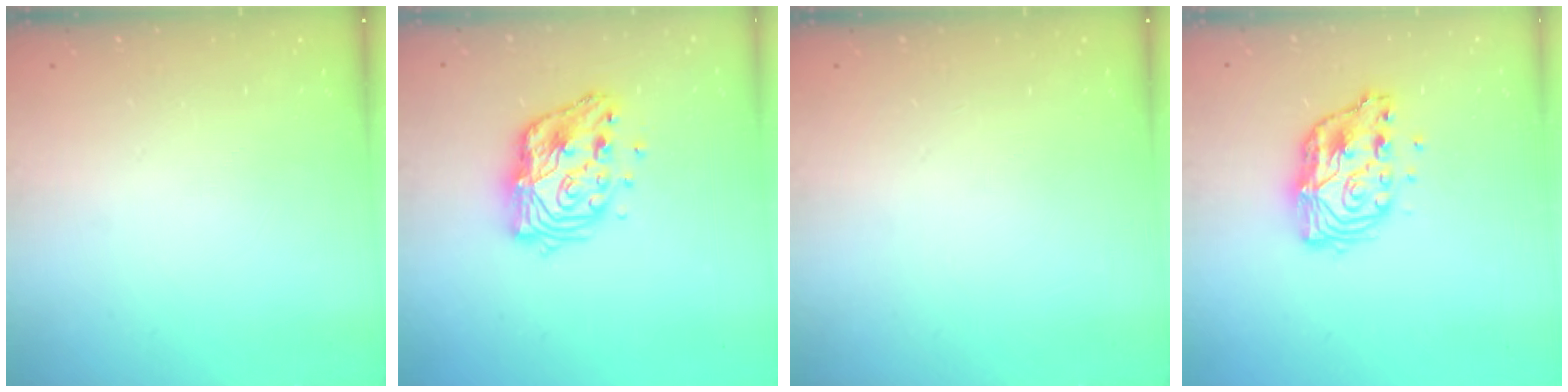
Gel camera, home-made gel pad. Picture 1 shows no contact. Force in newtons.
{"total": 14.1, "press": 14.1, "slide": 1.1}
{"total": 0.0}
{"total": 11.8, "press": 11.7, "slide": 1.0}